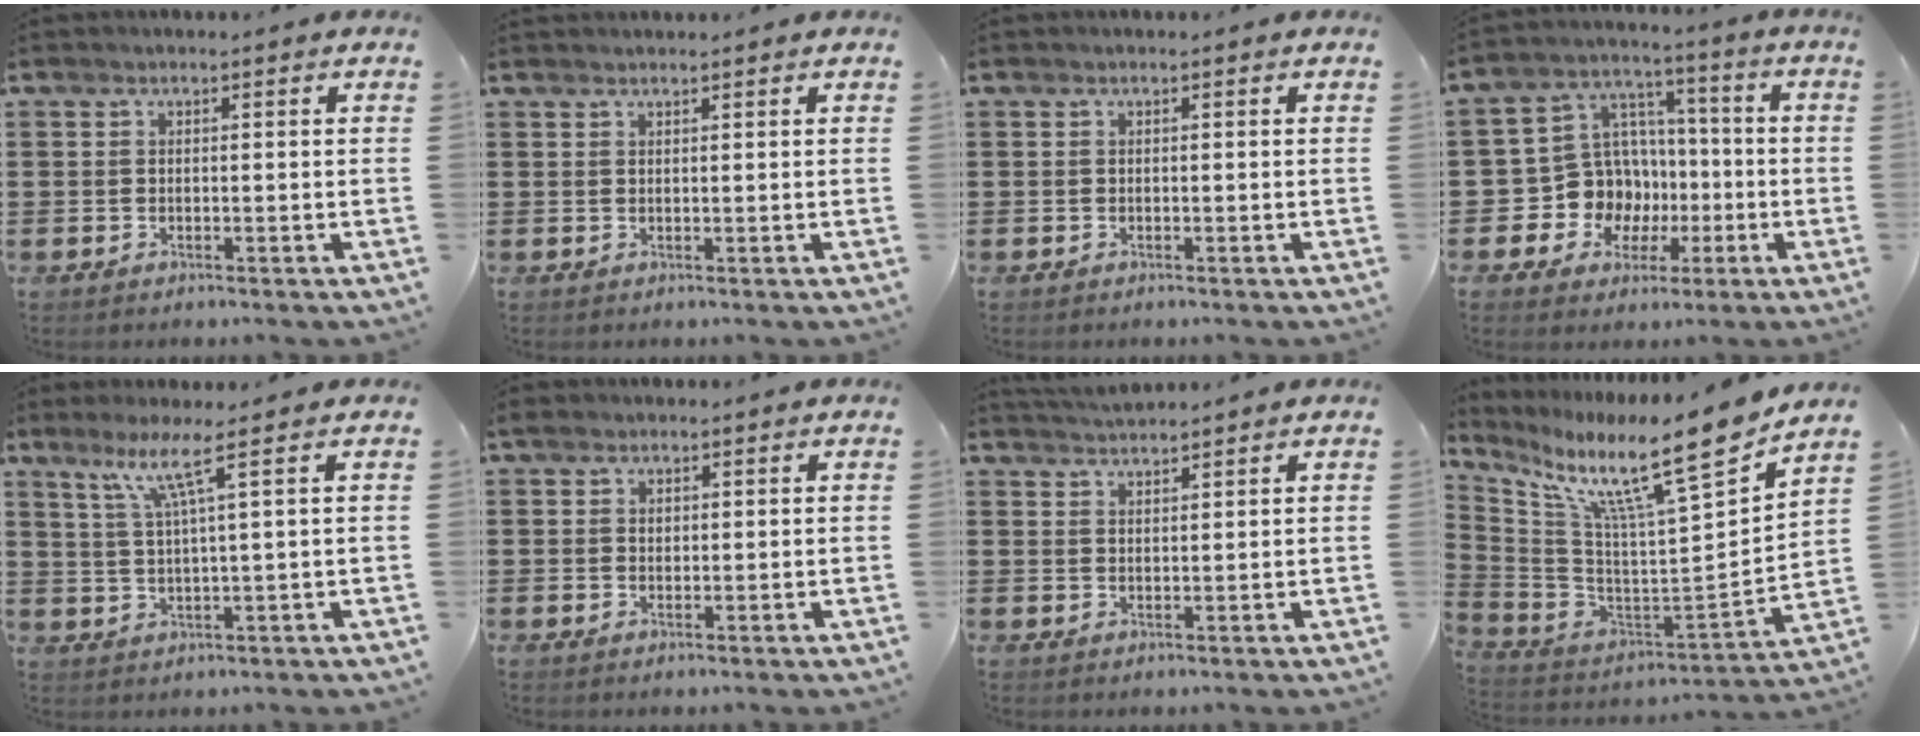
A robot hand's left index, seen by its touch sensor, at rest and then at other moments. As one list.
[{"total": 0.9, "force": [0.9, 0.0, 0.1], "torque": [-0.004, -0.001, 0.019]}, {"total": 0.0}, {"total": 10.3, "force": [-1.3, 9.8, 2.8], "torque": [-0.109, 0.005, -0.014]}, {"total": 6.4, "force": [3.1, -0.5, 5.5], "torque": [-0.116, -0.001, 0.052]}, {"total": 1.5, "force": [0.9, 1.1, 0.5], "torque": [-0.004, 0.004, 0.014]}, {"total": 2.3, "force": [2.3, -0.2, 0.0], "torque": [-0.006, -0.003, 0.044]}, {"total": 12.7, "force": [9.6, 0.2, 8.3], "torque": [-0.169, -0.083, 0.145]}]